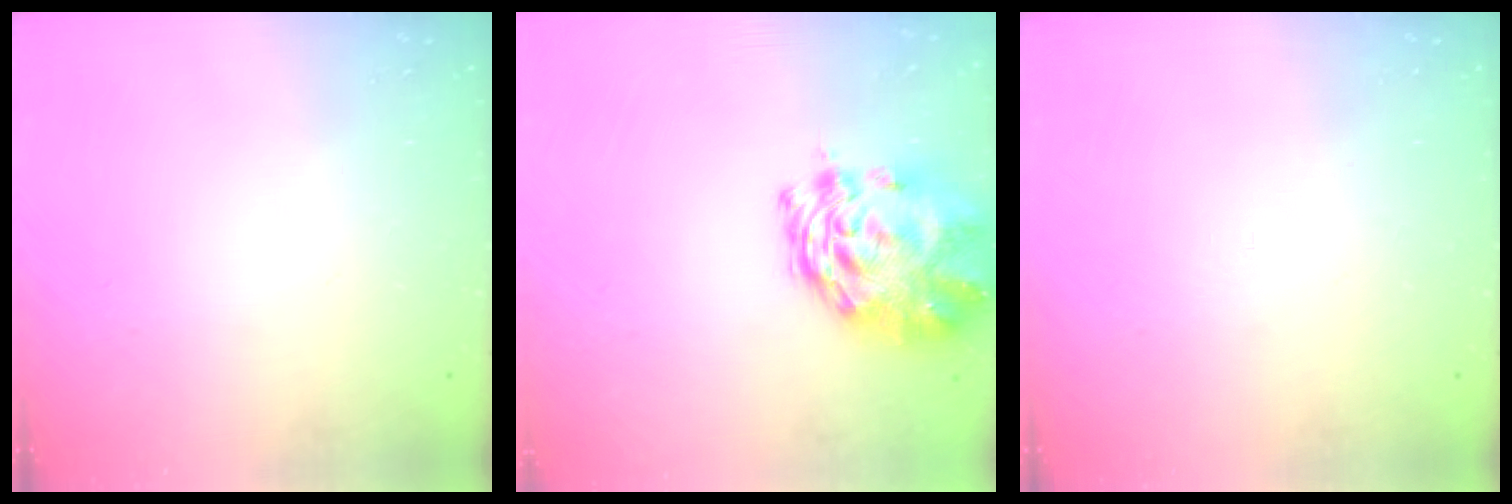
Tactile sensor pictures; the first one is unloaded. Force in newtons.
{"total": 5.2, "press": 4.8, "slide": 1.9}
{"total": 0.0}